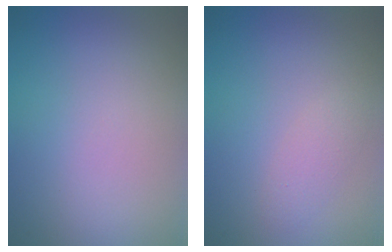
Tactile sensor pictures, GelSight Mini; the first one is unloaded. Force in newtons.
{"total": 1.3, "press": 1.3, "slide": 0.0}